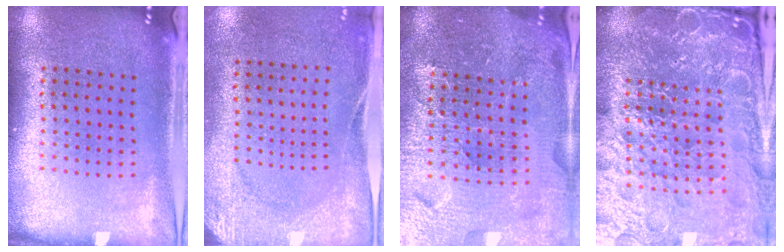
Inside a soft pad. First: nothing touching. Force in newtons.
{"total": 2.6, "press": 2.0, "slide": 1.6}
{"total": 5.0, "press": 4.7, "slide": 1.8}
{"total": 6.2, "press": 5.6, "slide": 2.6}